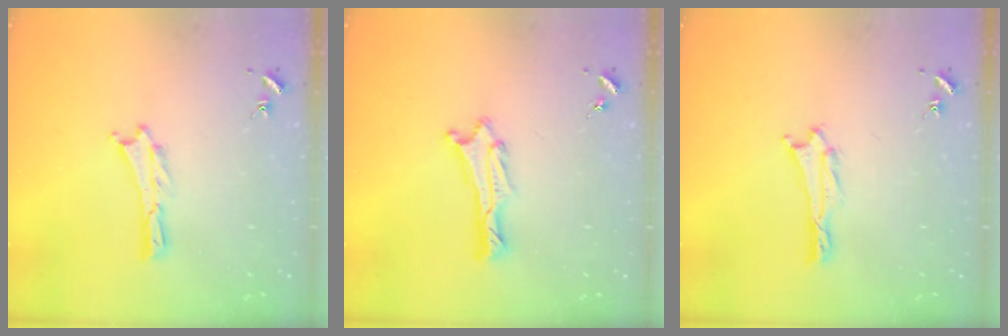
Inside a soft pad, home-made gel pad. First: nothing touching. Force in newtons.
{"total": 0.9, "press": 0.8, "slide": 0.1}
{"total": 1.0, "press": 1.0, "slide": 0.2}